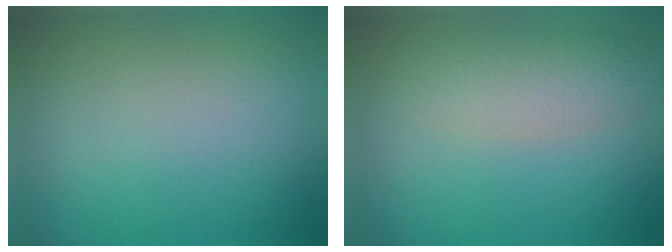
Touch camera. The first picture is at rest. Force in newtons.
{"total": 3.1, "press": 3.1, "slide": 0.1}